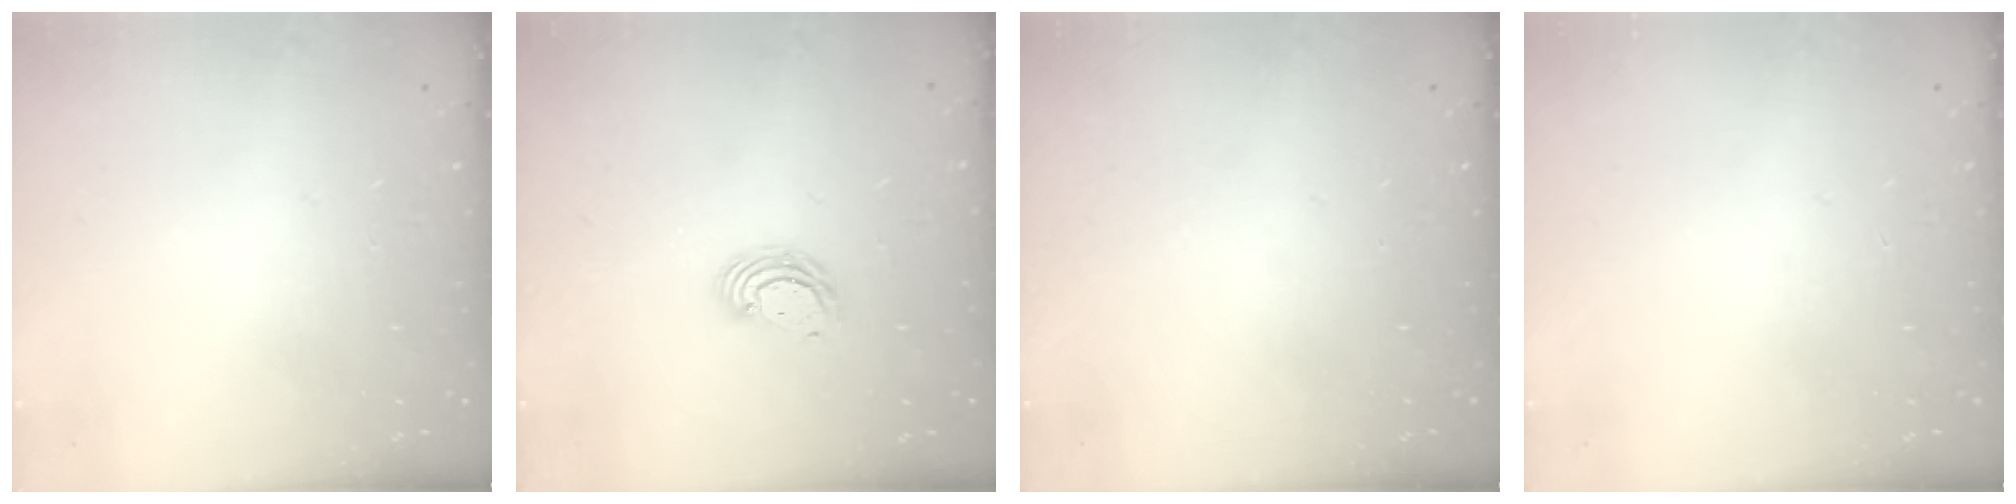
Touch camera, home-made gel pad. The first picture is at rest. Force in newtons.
{"total": 4.9, "press": 4.9, "slide": 0.2}
{"total": 0.0}
{"total": 0.0}